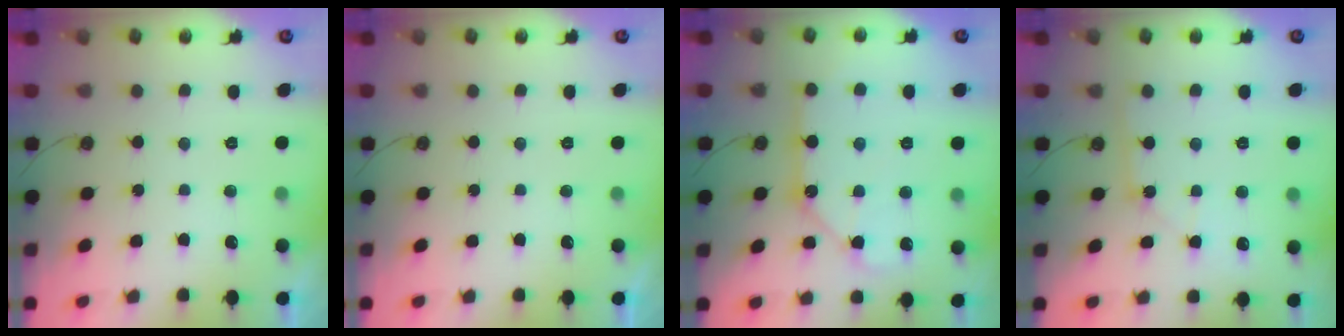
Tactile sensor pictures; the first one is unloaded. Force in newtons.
{"total": 0.0}
{"total": 10.4, "press": 10.3, "slide": 0.9}
{"total": 2.0, "press": 2.0, "slide": 0.3}